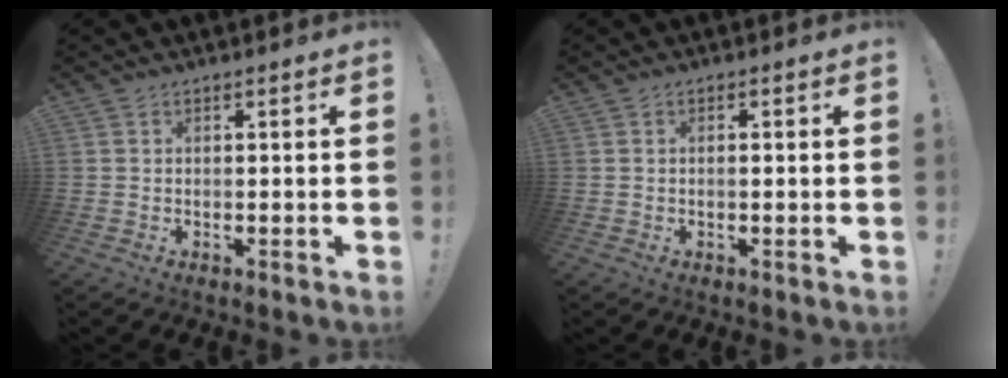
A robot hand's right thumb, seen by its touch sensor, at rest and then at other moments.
{"total": 0.8, "force": [-0.4, 0.0, 0.7], "torque": [-0.005, -0.002, -0.011]}